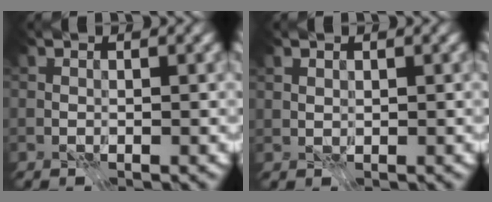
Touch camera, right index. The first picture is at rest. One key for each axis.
{"total": 0.6, "fx": 0.4, "fy": 0.3, "fz": 0.3, "tx": -0.006, "ty": 0.000, "tz": 0.009}